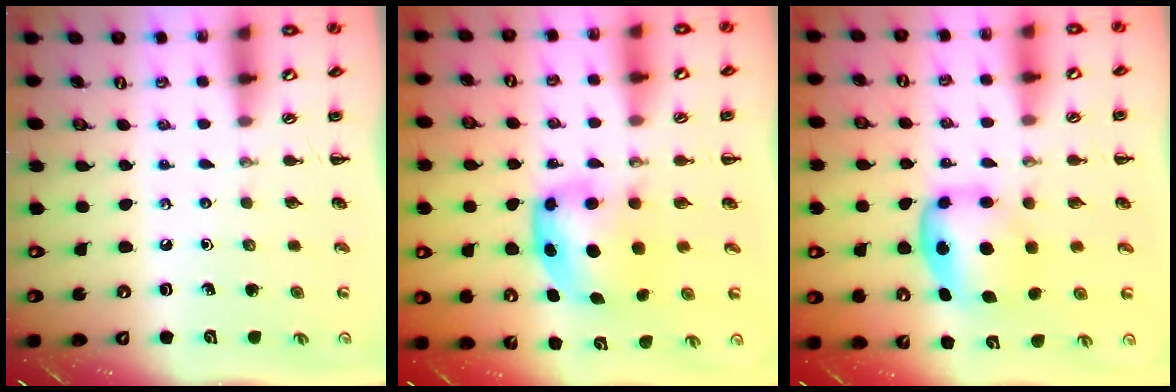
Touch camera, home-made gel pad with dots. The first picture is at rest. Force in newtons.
{"total": 5.5, "press": 5.4, "slide": 0.8}
{"total": 6.4, "press": 6.4, "slide": 0.6}